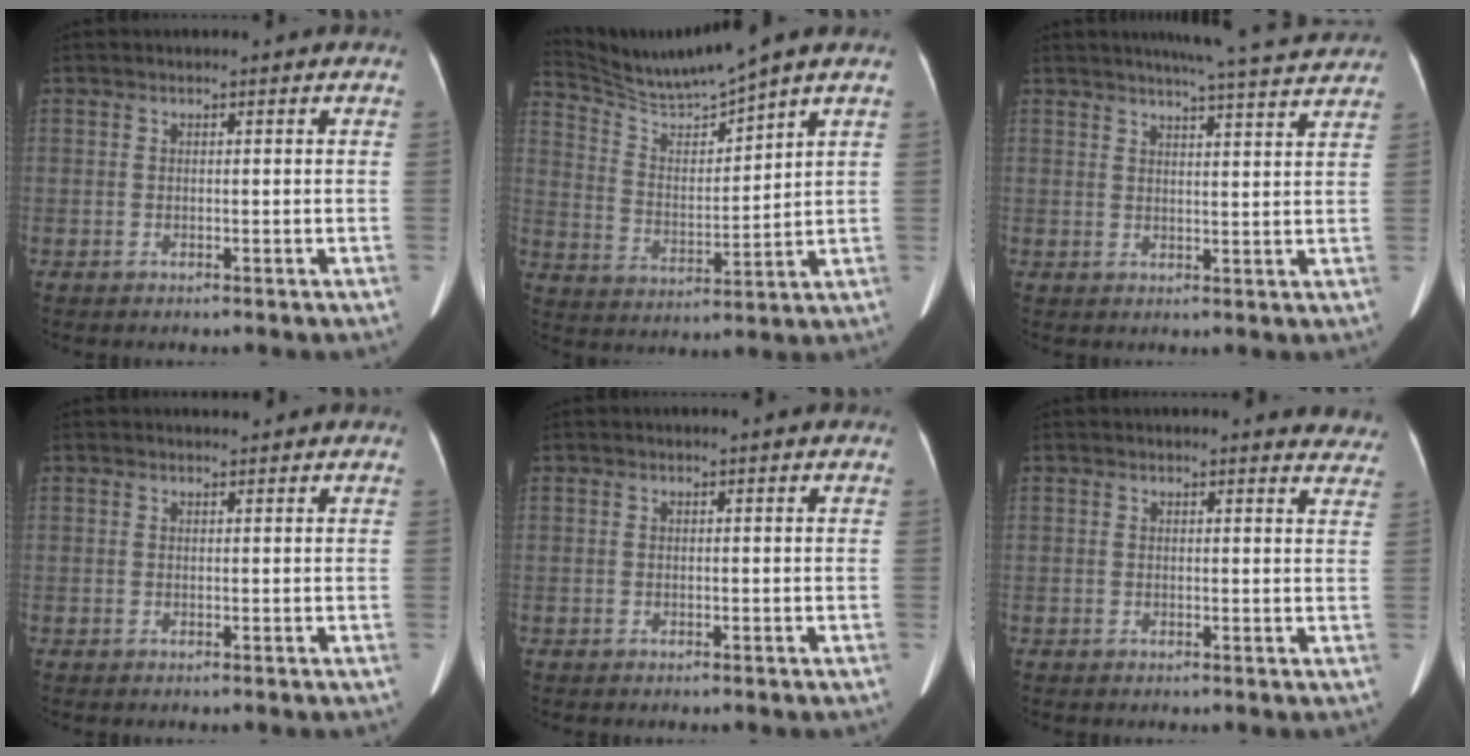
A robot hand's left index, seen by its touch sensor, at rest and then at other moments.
{"total": 8.8, "force": [8.3, -1.9, 2.1], "torque": [-0.055, -0.007, 0.174]}
{"total": 12.4, "force": [11.4, 0.0, 4.7], "torque": [-0.069, 0.001, 0.133]}
{"total": 1.6, "force": [1.5, 0.4, 0.3], "torque": [-0.008, 0.010, 0.024]}
{"total": 0.7, "force": [0.7, 0.0, 0.3], "torque": [-0.006, 0.005, 0.012]}
{"total": 8.6, "force": [8.3, 1.9, 1.2], "torque": [0.024, -0.013, 0.057]}